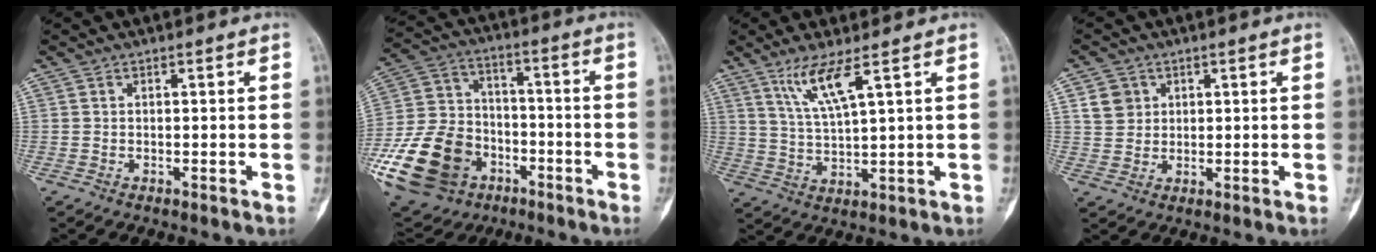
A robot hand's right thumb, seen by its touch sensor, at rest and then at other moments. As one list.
[{"total": 23.8, "force": [-9.5, 17.8, 12.6], "torque": [-0.273, 0.057, -0.155]}, {"total": 7.3, "force": [4.2, 0.4, 6.0], "torque": [-0.130, -0.027, 0.093]}, {"total": 4.5, "force": [1.9, 3.9, 1.4], "torque": [-0.008, -0.007, 0.038]}]